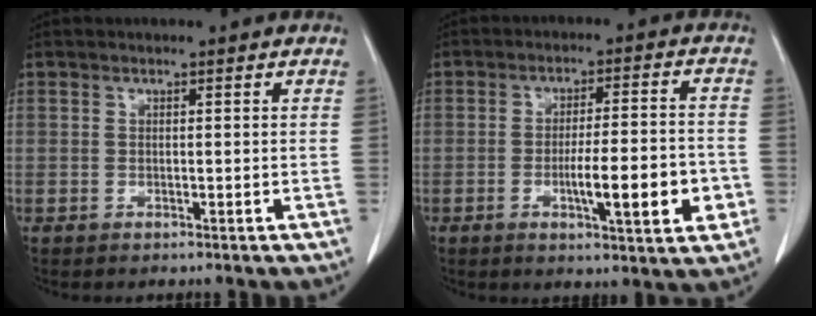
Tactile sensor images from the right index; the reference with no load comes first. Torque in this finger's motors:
{"motor_torque": [1.34, -0.79, 0.68, 0.17]}